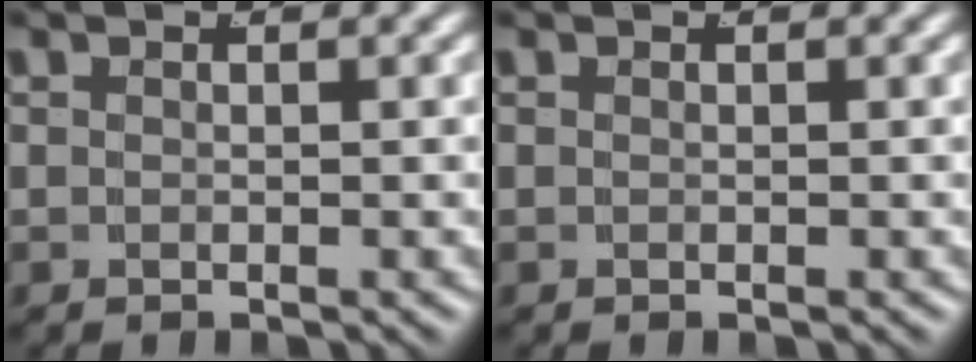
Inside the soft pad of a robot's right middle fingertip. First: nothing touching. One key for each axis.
{"total": 0.0}